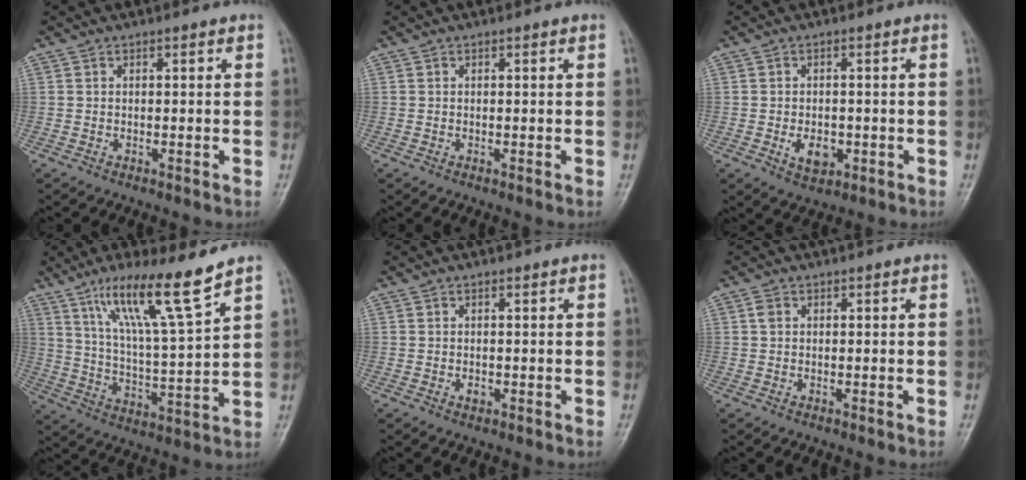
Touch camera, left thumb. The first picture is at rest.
{"total": 0.0}
{"total": 4.5, "force": [-1.1, 3.1, 3.1], "torque": [-0.039, -0.001, -0.011]}
{"total": 14.4, "force": [9.7, 0.7, 10.5], "torque": [-0.182, -0.057, 0.179]}
{"total": 1.0, "force": [-0.1, 0.7, 0.6], "torque": [-0.006, -0.001, -0.001]}
{"total": 1.2, "force": [0.3, 0.9, 0.7], "torque": [-0.010, 0.003, 0.004]}